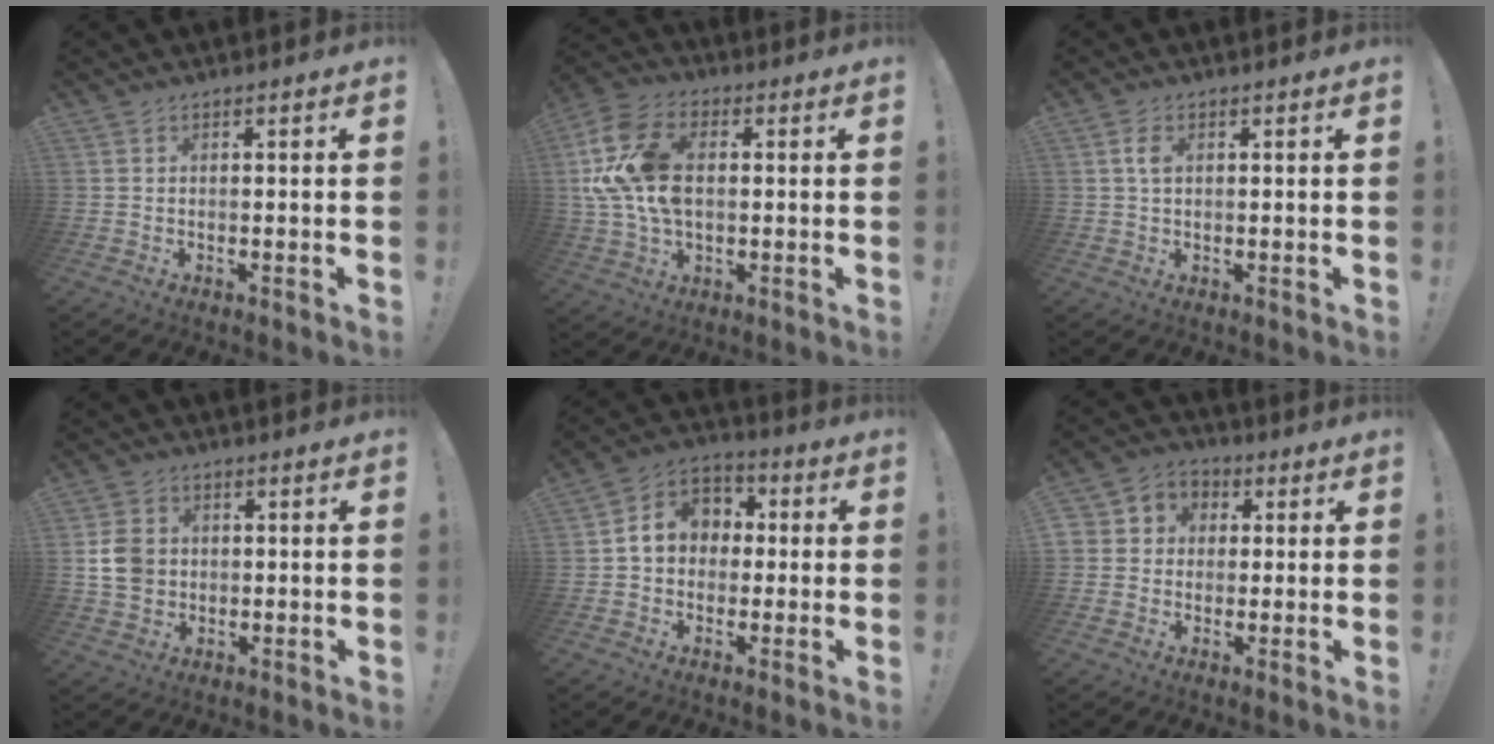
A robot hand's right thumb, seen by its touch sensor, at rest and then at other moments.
{"total": 17.6, "force": [1.7, 11.8, 12.9], "torque": [-0.254, 0.007, 0.032]}
{"total": 3.4, "force": [0.9, 2.0, 2.5], "torque": [-0.039, 0.001, 0.013]}
{"total": 8.6, "force": [0.5, 7.4, 4.4], "torque": [-0.083, 0.009, 0.013]}
{"total": 9.0, "force": [0.4, 8.0, 4.2], "torque": [-0.055, 0.011, 0.016]}
{"total": 6.4, "force": [-0.7, 6.1, 1.8], "torque": [-0.022, 0.014, -0.008]}